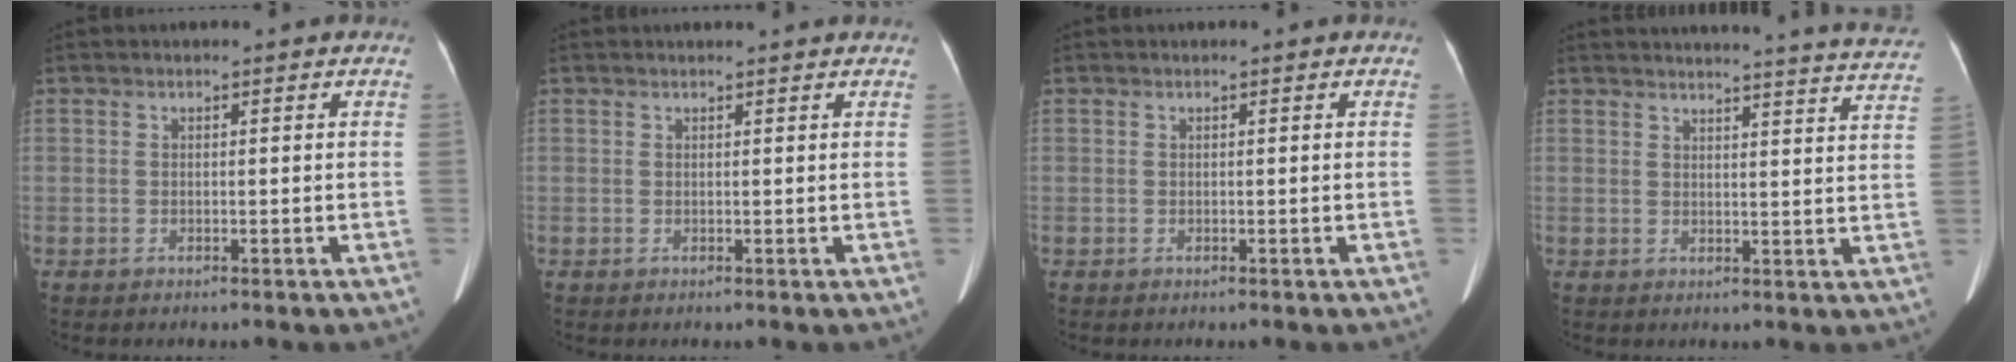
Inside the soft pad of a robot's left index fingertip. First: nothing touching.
{"total": 2.2, "force": [2.1, -0.1, 0.5], "torque": [-0.008, 0.011, 0.025]}
{"total": 0.0}
{"total": 22.9, "force": [22.2, -0.1, 5.5], "torque": [-0.073, -0.080, 0.242]}